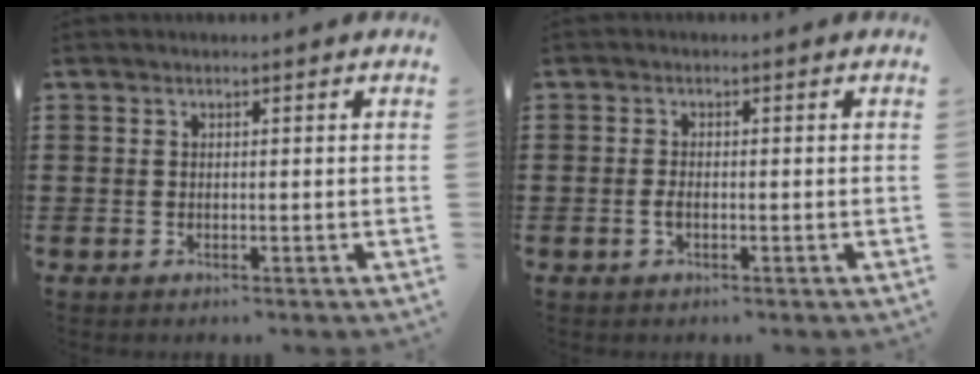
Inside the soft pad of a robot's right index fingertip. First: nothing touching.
{"total": 1.4, "force": [-0.3, 0.6, 1.2], "torque": [-0.031, -0.004, -0.008]}